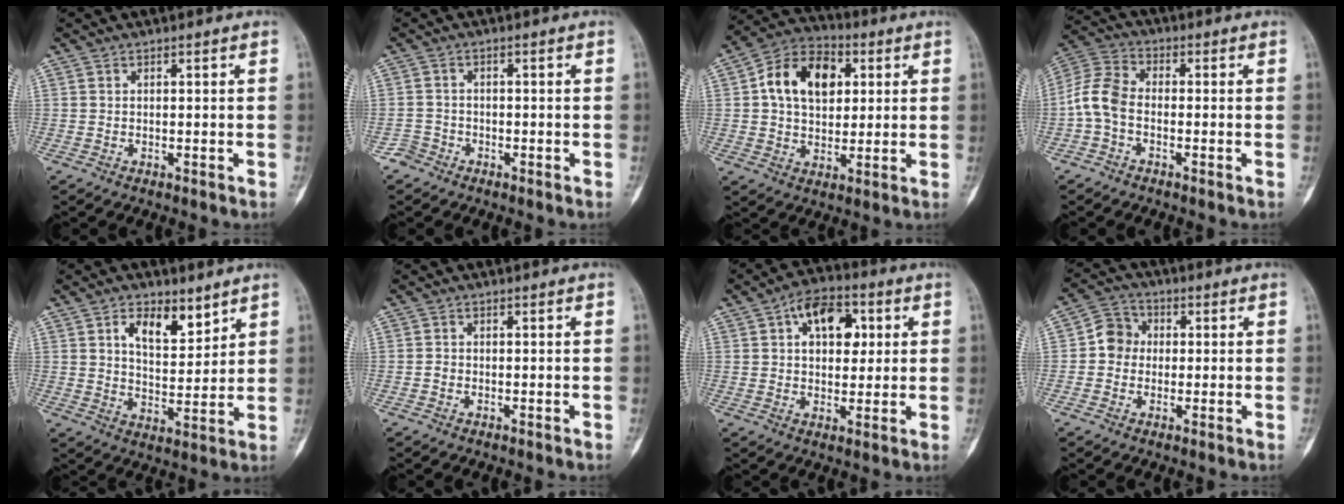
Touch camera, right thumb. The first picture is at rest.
{"total": 2.2, "force": [-1.6, 1.5, -0.3], "torque": [0.009, 0.008, -0.035]}
{"total": 14.1, "force": [3.4, 9.8, 9.6], "torque": [-0.133, 0.009, 0.048]}
{"total": 7.4, "force": [-1.6, 4.8, 5.5], "torque": [-0.113, 0.024, -0.046]}
{"total": 8.8, "force": [4.9, 4.5, 5.7], "torque": [-0.065, -0.034, 0.085]}
{"total": 0.8, "force": [-0.3, 0.6, 0.3], "torque": [-0.002, 0.004, -0.007]}
{"total": 10.9, "force": [3.3, 6.9, 7.8], "torque": [-0.087, 0.009, 0.045]}
{"total": 5.8, "force": [0.0, 5.3, 2.4], "torque": [-0.016, 0.014, -0.013]}